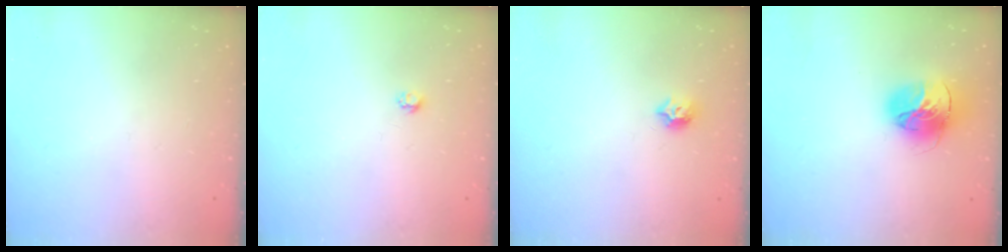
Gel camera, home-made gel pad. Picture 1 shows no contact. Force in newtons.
{"total": 2.7, "press": 2.7, "slide": 0.4}
{"total": 6.4, "press": 6.4, "slide": 0.3}
{"total": 16.4, "press": 16.4, "slide": 1.6}